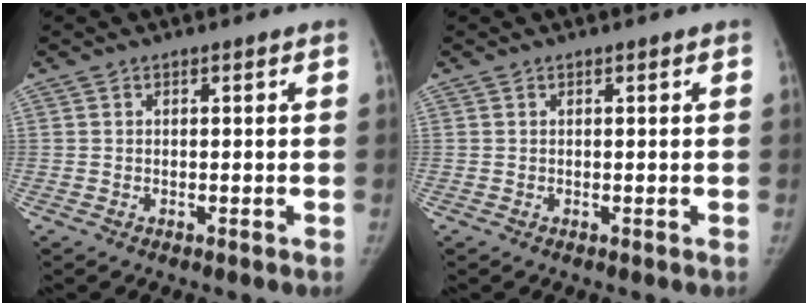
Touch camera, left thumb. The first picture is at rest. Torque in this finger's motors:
{"motor_torque": [0.08, 0.08, -0.22, 0.01, 0.04]}